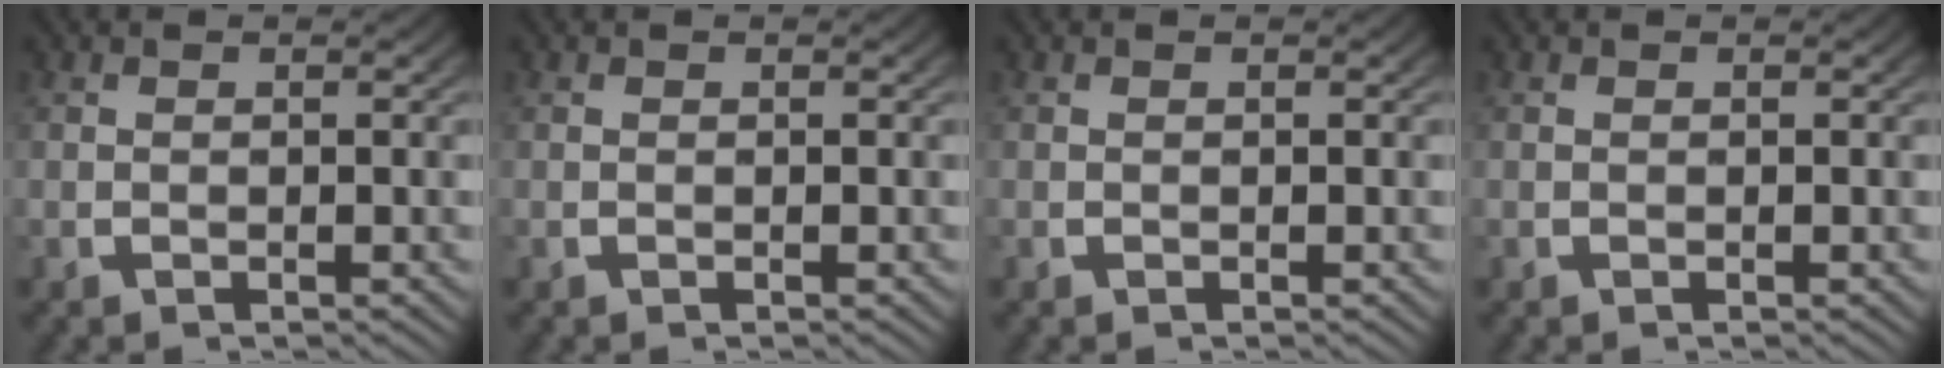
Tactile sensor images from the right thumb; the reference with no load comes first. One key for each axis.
{"total": 0.0}
{"total": 0.0}
{"total": 0.0}